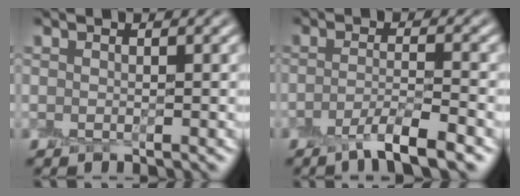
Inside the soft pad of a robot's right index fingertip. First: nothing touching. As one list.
[{"total": 4.5, "force": [-2.6, 0.7, 3.6], "torque": [-0.058, -0.001, -0.055]}]